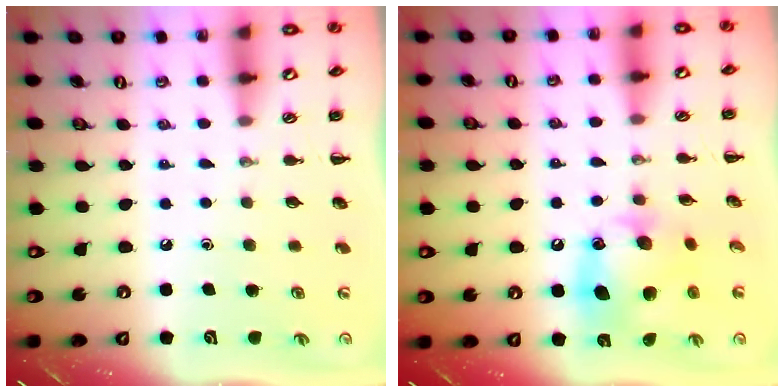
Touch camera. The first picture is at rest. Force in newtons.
{"total": 13.3, "press": 13.1, "slide": 1.9}